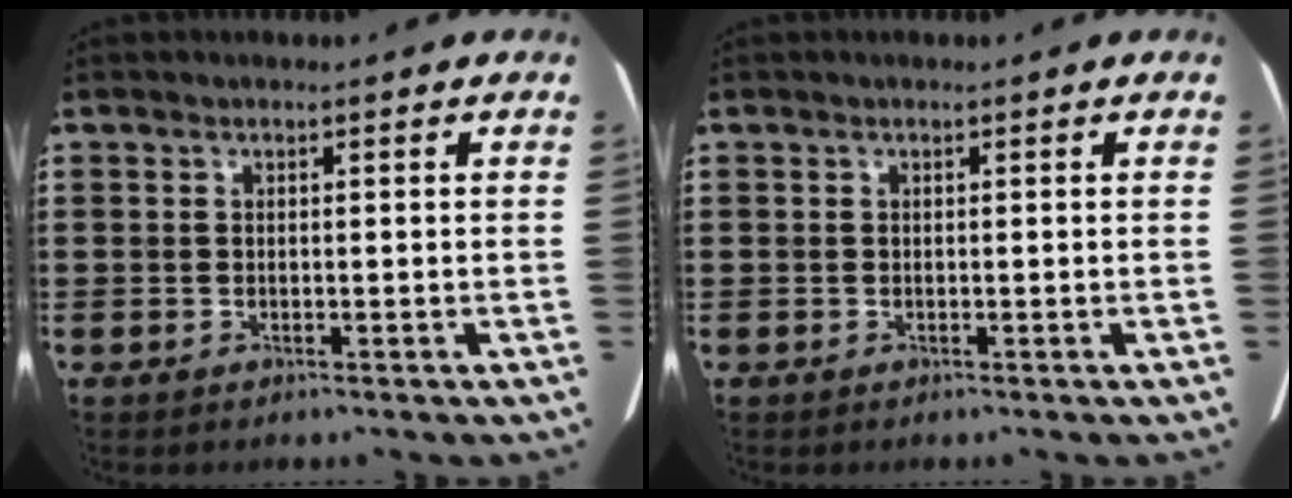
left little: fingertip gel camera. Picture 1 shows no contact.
{"total": 0.0}